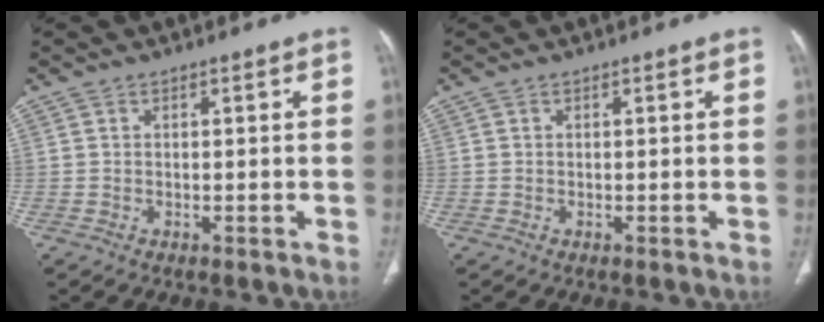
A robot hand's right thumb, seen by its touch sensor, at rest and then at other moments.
{"total": 0.0}